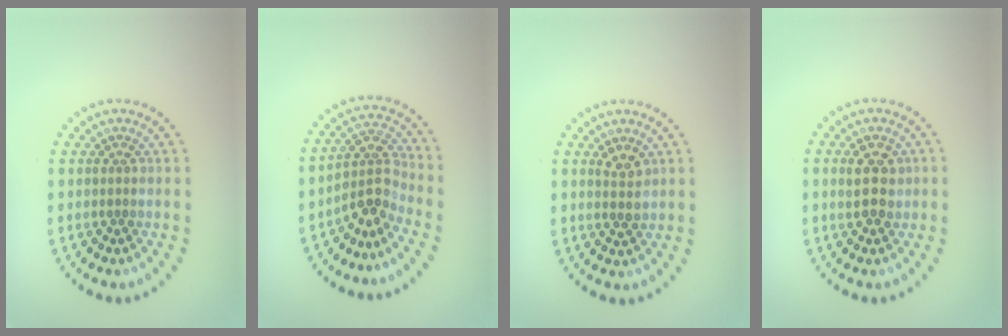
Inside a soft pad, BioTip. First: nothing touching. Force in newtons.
{"total": 3.0, "press": 2.2, "slide": 2.0}
{"total": 1.6, "press": 1.4, "slide": 0.6}
{"total": 2.8, "press": 2.8, "slide": 0.4}